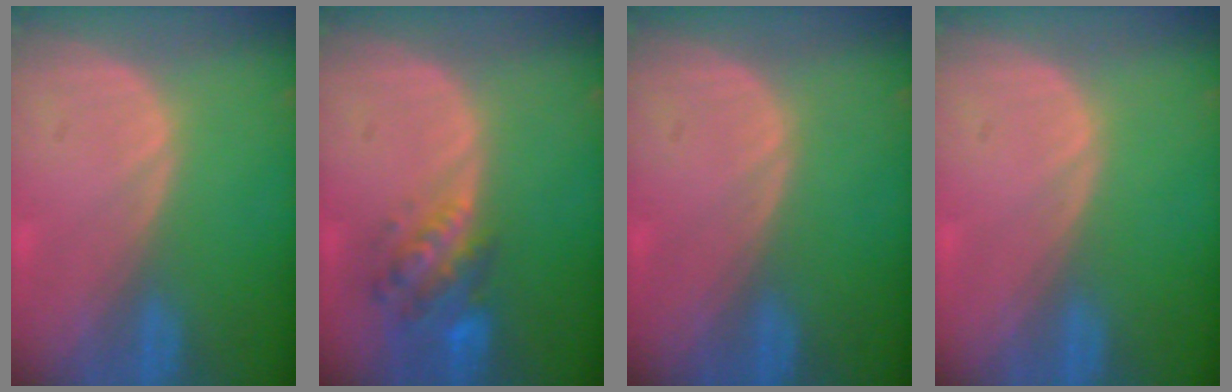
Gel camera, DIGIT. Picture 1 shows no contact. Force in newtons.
{"total": 6.3, "press": 5.8, "slide": 2.5}
{"total": 0.0}
{"total": 0.0}